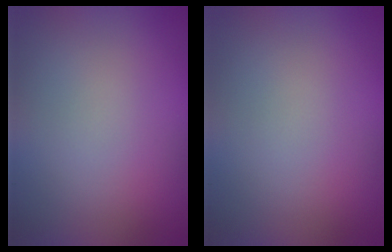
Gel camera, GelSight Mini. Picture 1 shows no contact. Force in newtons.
{"total": 0.0}